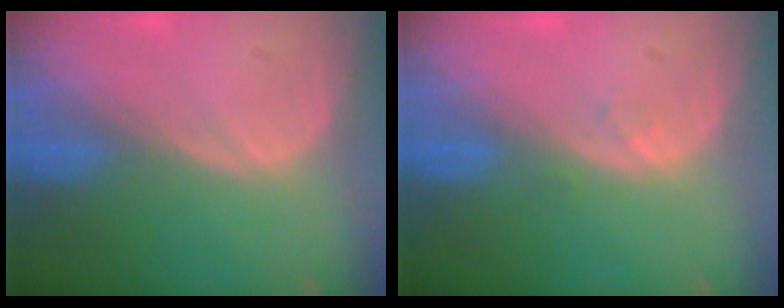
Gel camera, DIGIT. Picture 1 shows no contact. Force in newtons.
{"total": 0.7, "press": 0.7, "slide": 0.1}